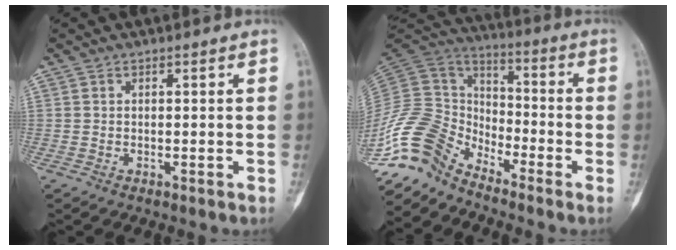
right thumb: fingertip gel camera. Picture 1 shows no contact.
{"total": 13.6, "force": [-10.6, 7.0, 4.9], "torque": [-0.097, 0.095, -0.219]}